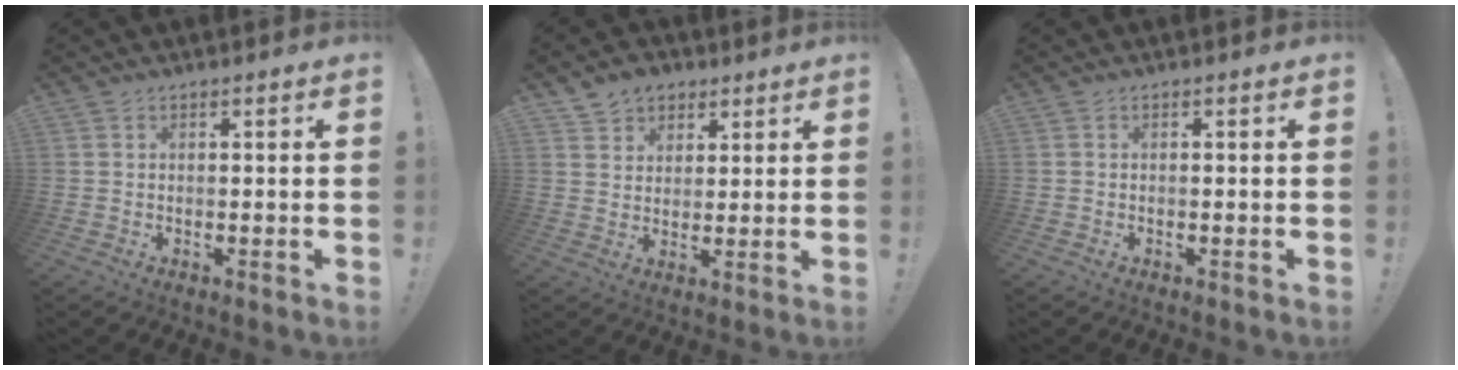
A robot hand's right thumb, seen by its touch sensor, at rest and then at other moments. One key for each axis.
{"total": 6.6, "fx": 3.9, "fy": 5.2, "fz": 1.0, "tx": -0.015, "ty": -0.021, "tz": 0.077}
{"total": 0.0}